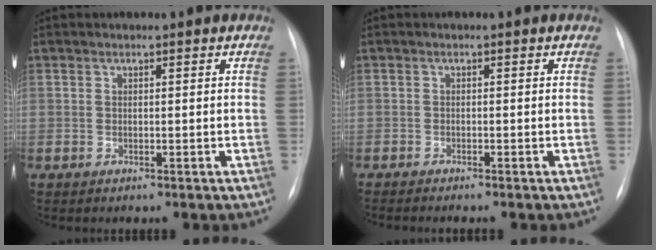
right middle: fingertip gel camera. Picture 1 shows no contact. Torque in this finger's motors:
{"motor_torque": [0.52, -0.66, 0.09, 0.00]}